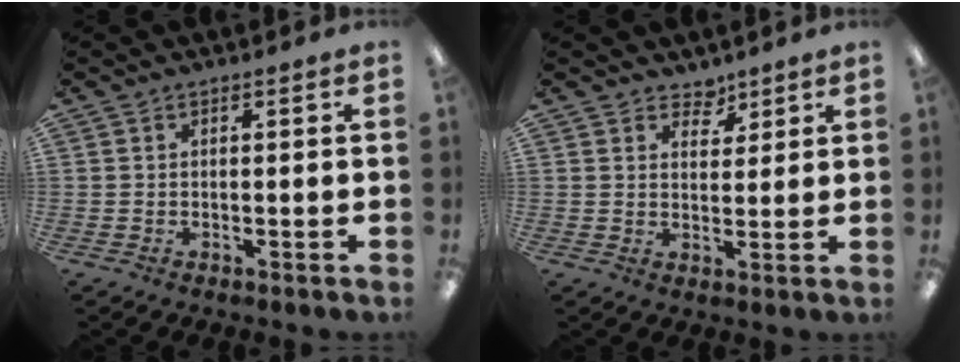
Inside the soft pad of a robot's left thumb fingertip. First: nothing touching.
{"total": 4.1, "force": [3.4, 2.2, 0.6], "torque": [0.003, -0.022, 0.059]}